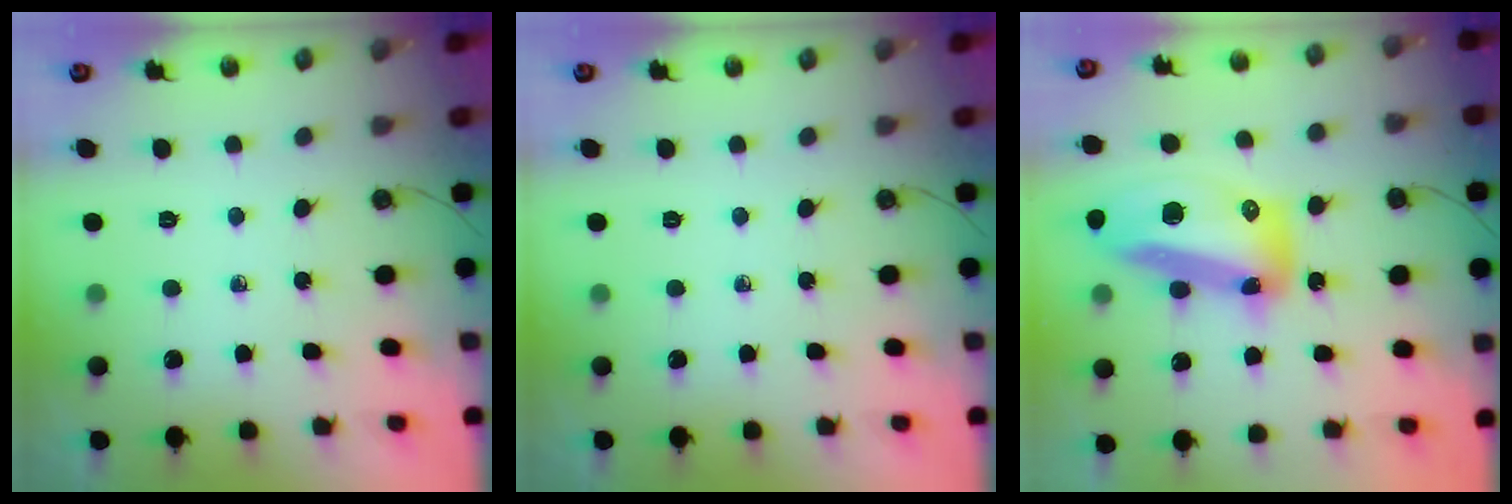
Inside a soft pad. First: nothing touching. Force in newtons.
{"total": 0.0}
{"total": 21.0, "press": 20.9, "slide": 2.5}